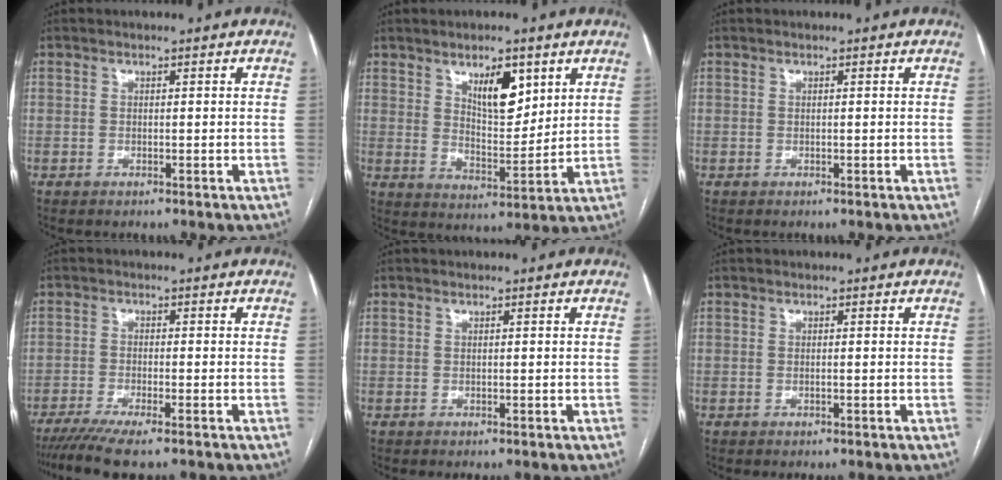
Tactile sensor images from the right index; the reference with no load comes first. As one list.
[{"total": 8.1, "force": [4.3, 3.2, 6.0], "torque": [-0.099, -0.004, 0.076]}, {"total": 0.0}, {"total": 7.0, "force": [-5.5, 0.4, 4.4], "torque": [-0.068, -0.016, -0.091]}, {"total": 0.0}, {"total": 0.0}]